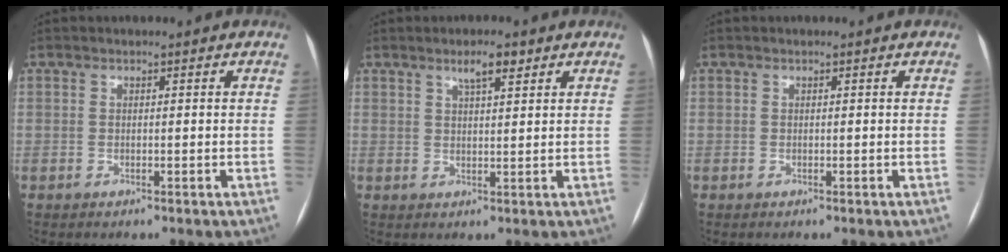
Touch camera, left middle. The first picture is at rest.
{"total": 3.4, "force": [2.2, 0.7, 2.5], "torque": [-0.045, 0.004, 0.037]}
{"total": 0.0}